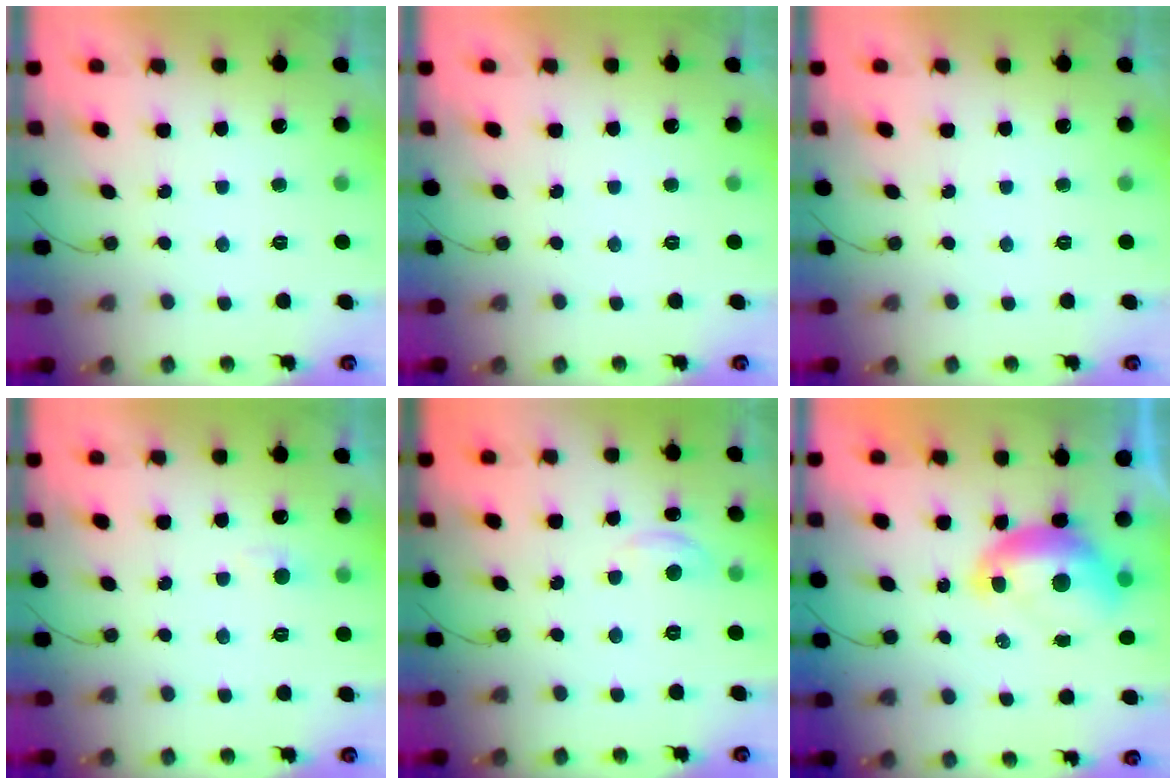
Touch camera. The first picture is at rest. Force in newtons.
{"total": 0.0}
{"total": 0.0}
{"total": 3.9, "press": 3.9, "slide": 0.4}
{"total": 2.9, "press": 2.9, "slide": 0.2}
{"total": 8.1, "press": 8.0, "slide": 0.9}